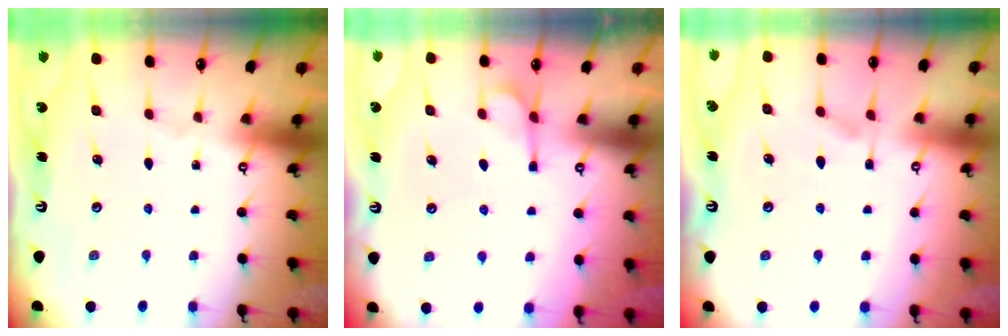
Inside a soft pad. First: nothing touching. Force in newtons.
{"total": 2.8, "press": 2.4, "slide": 1.5}
{"total": 1.4, "press": 0.4, "slide": 1.4}